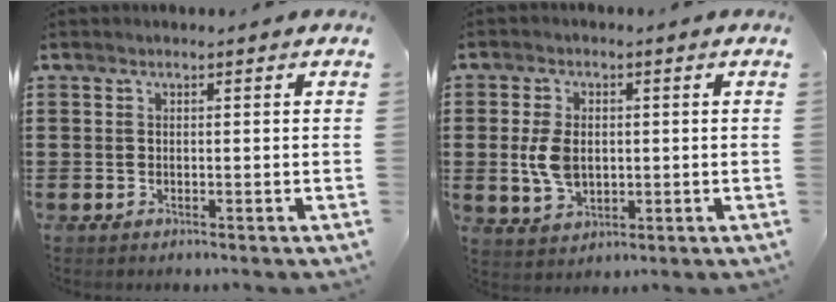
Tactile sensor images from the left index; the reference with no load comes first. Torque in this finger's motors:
{"motor_torque": [1.25, 0.48, 0.56, 0.15]}